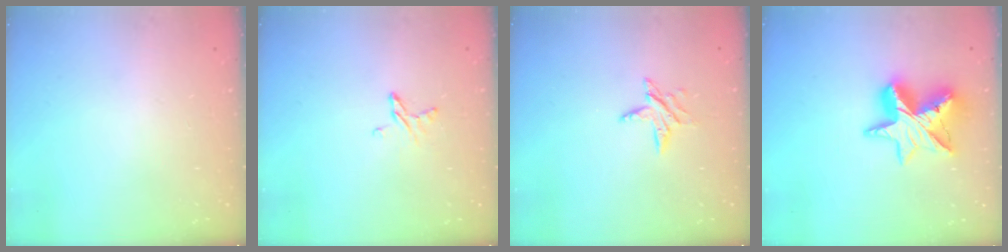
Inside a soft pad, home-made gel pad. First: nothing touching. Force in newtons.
{"total": 4.6, "press": 4.5, "slide": 0.4}
{"total": 6.1, "press": 6.1, "slide": 0.7}
{"total": 14.7, "press": 14.6, "slide": 1.5}